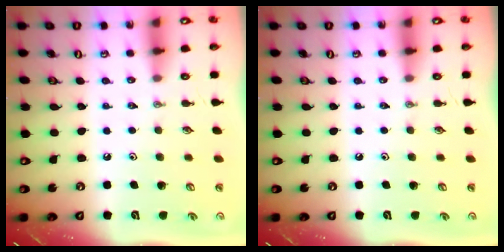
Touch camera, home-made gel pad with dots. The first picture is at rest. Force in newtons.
{"total": 0.0}